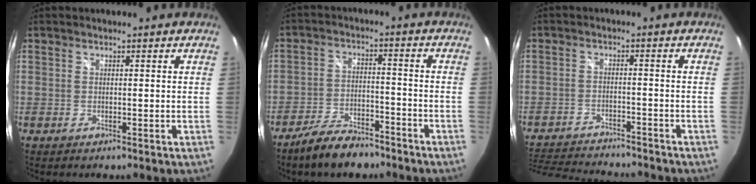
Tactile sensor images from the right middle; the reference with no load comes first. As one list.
[{"total": 8.3, "force": [-6.8, 2.6, 3.9], "torque": [-0.089, 0.001, -0.115]}, {"total": 14.3, "force": [-12.8, 3.2, 5.6], "torque": [-0.129, -0.015, -0.195]}]